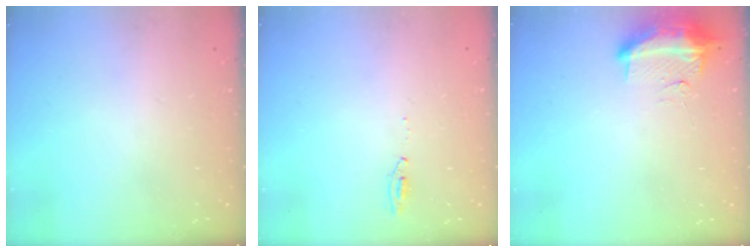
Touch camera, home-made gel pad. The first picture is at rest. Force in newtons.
{"total": 4.3, "press": 4.1, "slide": 1.3}
{"total": 11.3, "press": 10.3, "slide": 4.7}